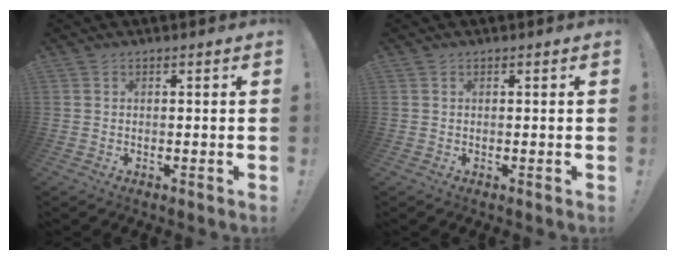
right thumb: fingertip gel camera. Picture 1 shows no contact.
{"total": 0.0}